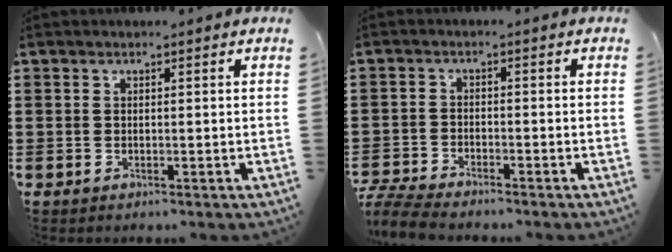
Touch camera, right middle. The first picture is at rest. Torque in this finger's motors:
{"motor_torque": [2.14, 0.00, 0.50, 0.17]}